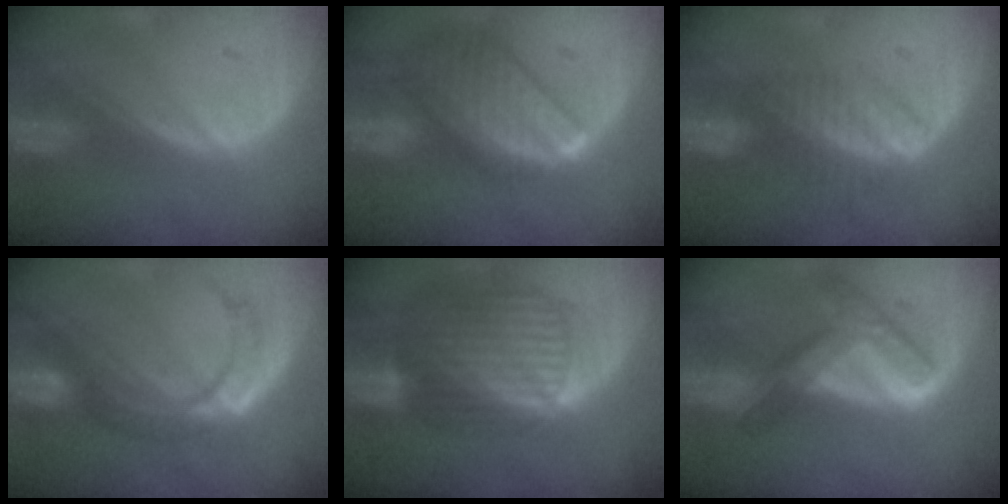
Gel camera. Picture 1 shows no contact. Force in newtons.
{"total": 9.7, "press": 8.4, "slide": 4.9}
{"total": 6.6, "press": 5.6, "slide": 3.5}
{"total": 8.2, "press": 7.2, "slide": 3.9}
{"total": 10.3, "press": 8.7, "slide": 5.6}
{"total": 7.8, "press": 6.6, "slide": 4.2}